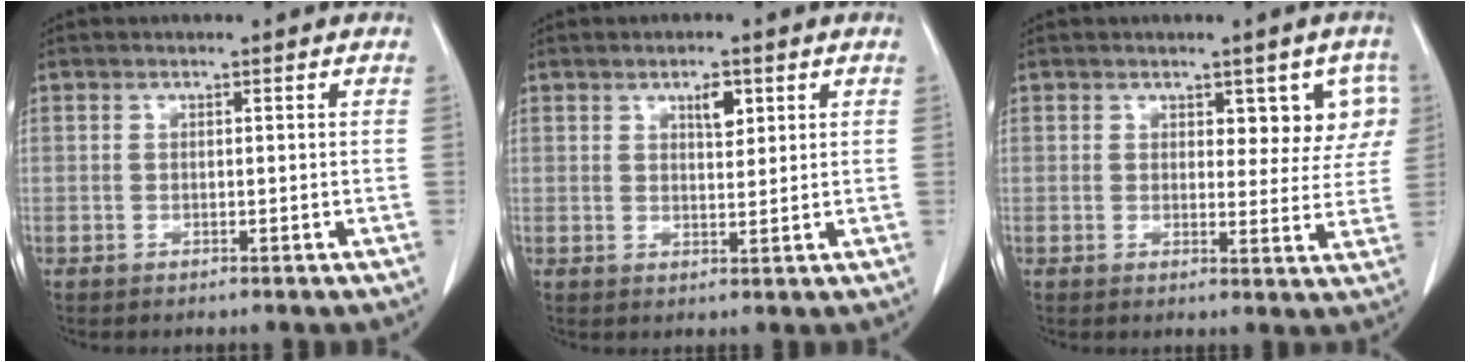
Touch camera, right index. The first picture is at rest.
{"total": 2.9, "force": [1.6, 1.0, 2.2], "torque": [-0.036, -0.003, 0.028]}
{"total": 5.9, "force": [2.5, 3.2, 4.3], "torque": [-0.024, 0.006, 0.026]}